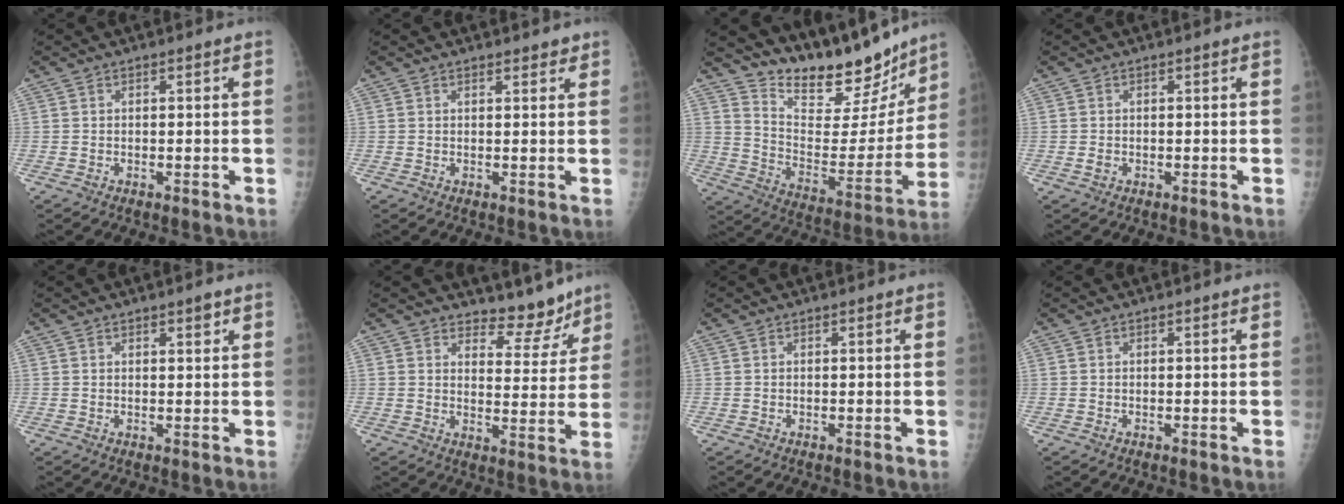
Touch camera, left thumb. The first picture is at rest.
{"total": 1.9, "force": [1.6, 0.8, 0.6], "torque": [0.005, -0.006, 0.018]}
{"total": 20.6, "force": [17.5, 6.9, 8.4], "torque": [-0.082, -0.114, 0.275]}
{"total": 0.9, "force": [-0.2, 0.7, 0.5], "torque": [-0.007, 0.000, -0.001]}
{"total": 1.6, "force": [1.2, 0.5, 1.0], "torque": [-0.007, -0.006, 0.017]}
{"total": 7.4, "force": [6.7, 3.0, 1.1], "torque": [0.015, -0.061, 0.096]}
{"total": 0.0}
{"total": 0.0}